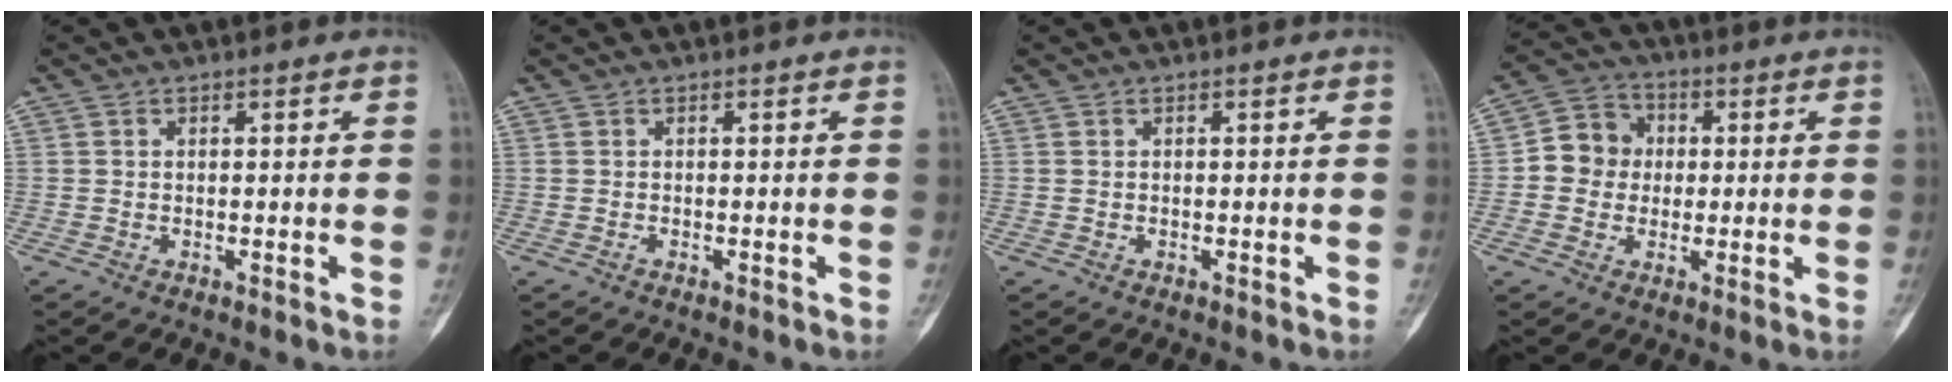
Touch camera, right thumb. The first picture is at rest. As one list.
[{"total": 0.0}, {"total": 0.0}, {"total": 7.9, "force": [0.1, 7.3, 3.0], "torque": [-0.016, 0.019, -0.012]}]